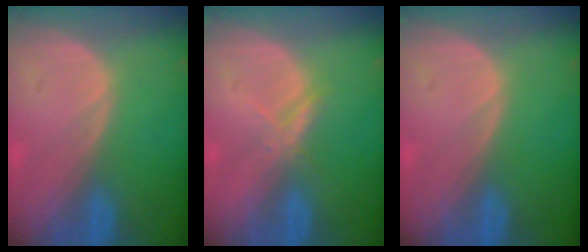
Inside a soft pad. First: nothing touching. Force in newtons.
{"total": 2.1, "press": 2.1, "slide": 0.2}
{"total": 0.0}